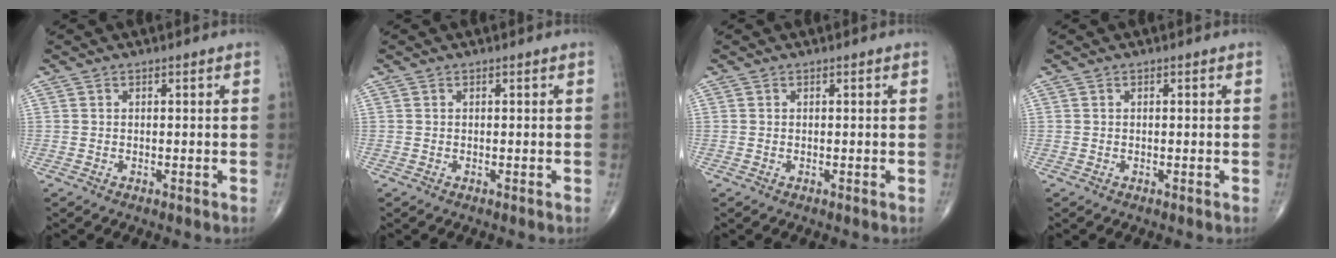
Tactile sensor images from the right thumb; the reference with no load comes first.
{"total": 0.0}
{"total": 0.0}
{"total": 0.0}